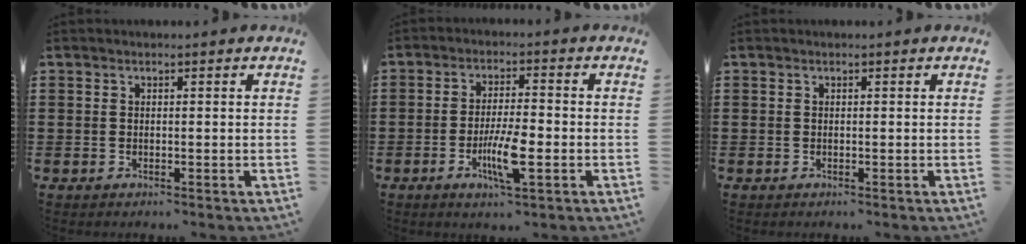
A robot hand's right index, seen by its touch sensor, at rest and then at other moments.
{"total": 7.2, "force": [-2.5, 1.6, 6.6], "torque": [-0.127, -0.009, -0.044]}
{"total": 0.0}